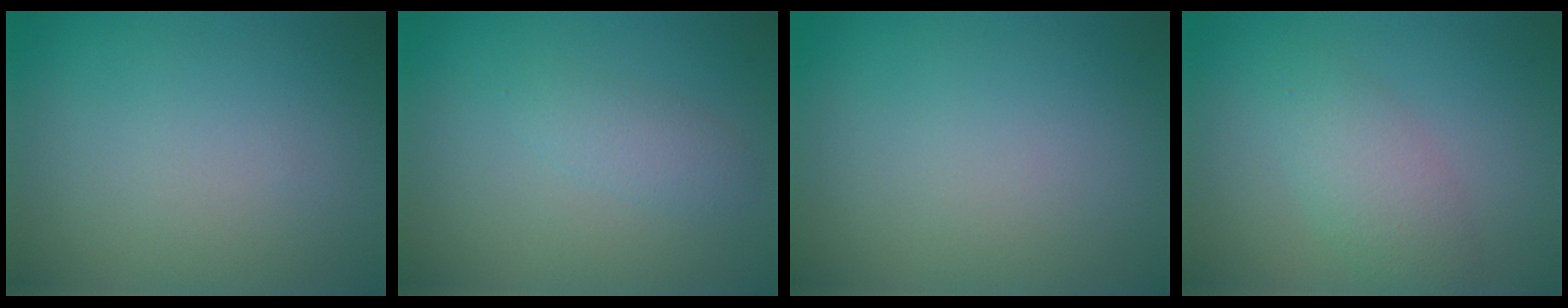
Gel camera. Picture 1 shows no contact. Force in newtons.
{"total": 1.7, "press": 1.7, "slide": 0.0}
{"total": 0.0}
{"total": 3.0, "press": 3.0, "slide": 0.1}